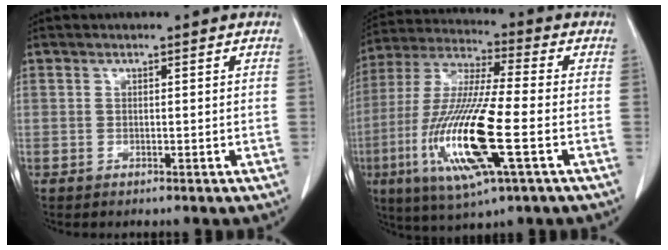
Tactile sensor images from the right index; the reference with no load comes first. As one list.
[{"total": 17.8, "force": [-4.8, 1.8, 17.1], "torque": [-0.361, -0.021, -0.087]}]